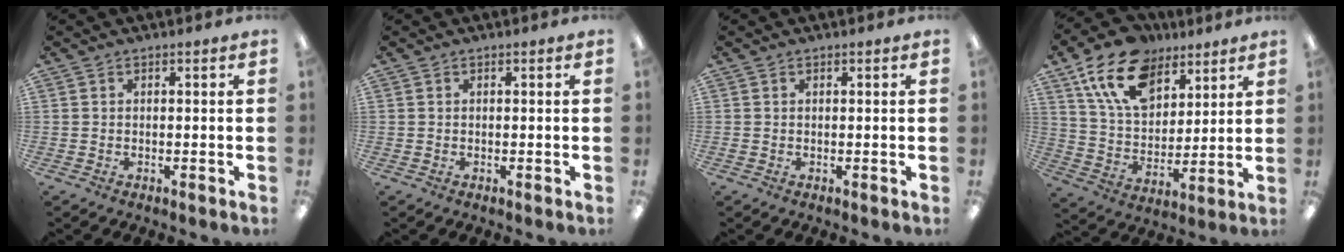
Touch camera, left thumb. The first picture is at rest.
{"total": 0.0}
{"total": 0.5, "force": [0.2, 0.3, 0.3], "torque": [-0.007, 0.004, 0.003]}
{"total": 17.4, "force": [10.7, 10.4, 8.9], "torque": [-0.167, -0.037, 0.199]}